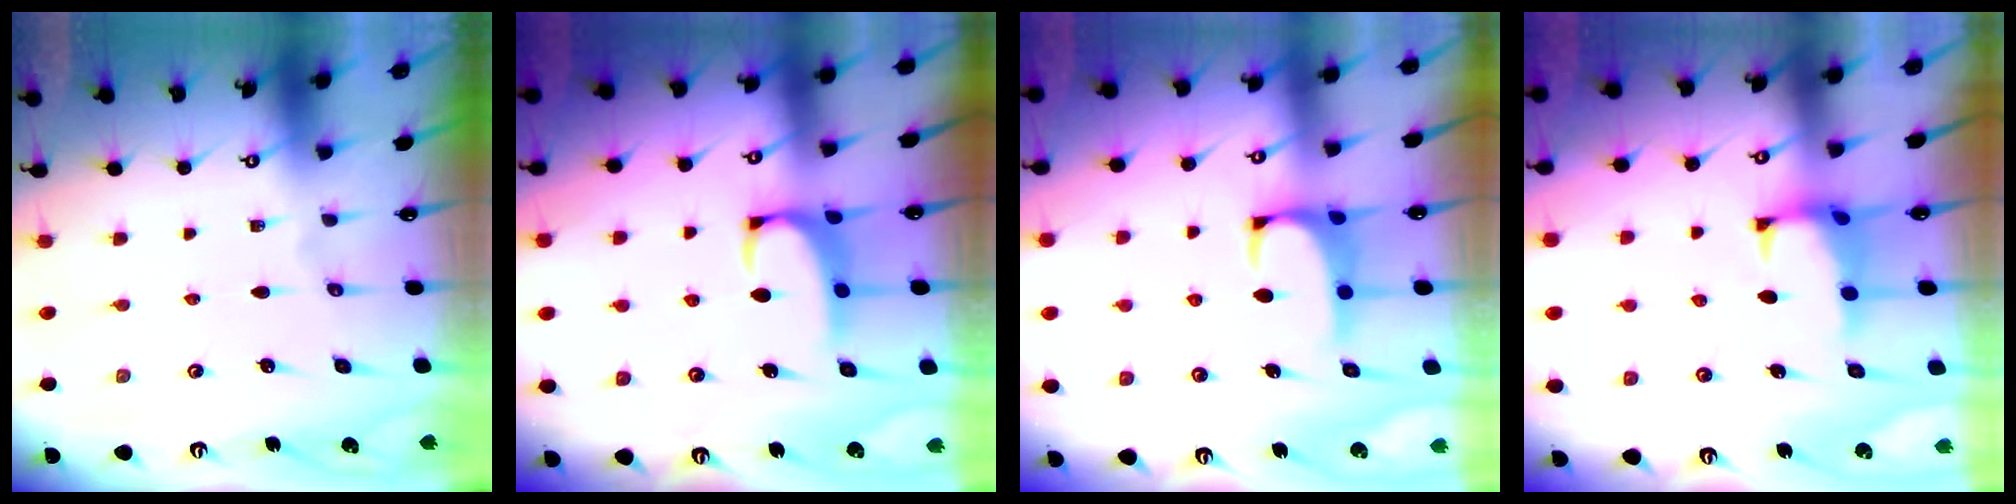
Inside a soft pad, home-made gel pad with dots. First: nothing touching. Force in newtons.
{"total": 2.4, "press": 2.3, "slide": 0.7}
{"total": 1.2, "press": 1.1, "slide": 0.5}
{"total": 1.6, "press": 1.5, "slide": 0.6}